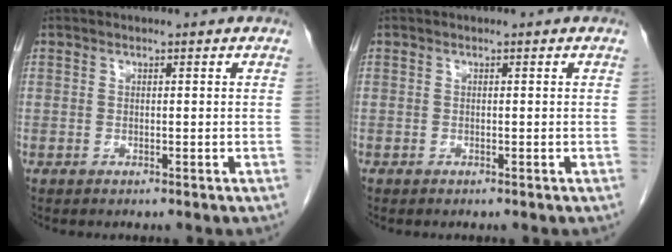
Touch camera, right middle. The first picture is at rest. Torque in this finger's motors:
{"motor_torque": [1.03, -1.11, 0.10, 0.06]}